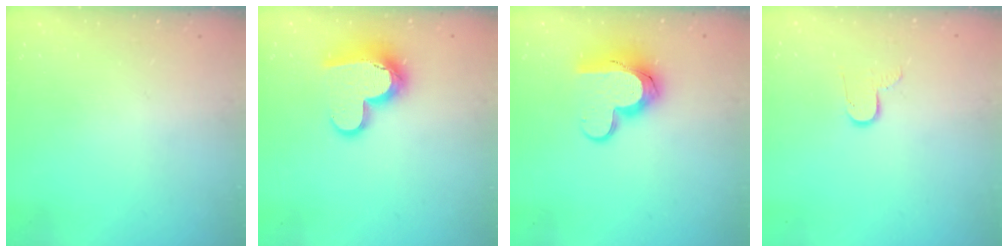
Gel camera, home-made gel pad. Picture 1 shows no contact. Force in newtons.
{"total": 14.6, "press": 14.5, "slide": 1.2}
{"total": 12.2, "press": 12.2, "slide": 1.0}
{"total": 7.2, "press": 7.2, "slide": 0.6}